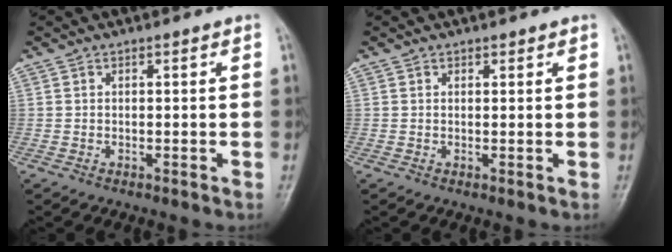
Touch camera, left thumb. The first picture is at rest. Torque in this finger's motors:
{"motor_torque": [-0.14, -0.07, -0.08, -0.14, -0.03]}